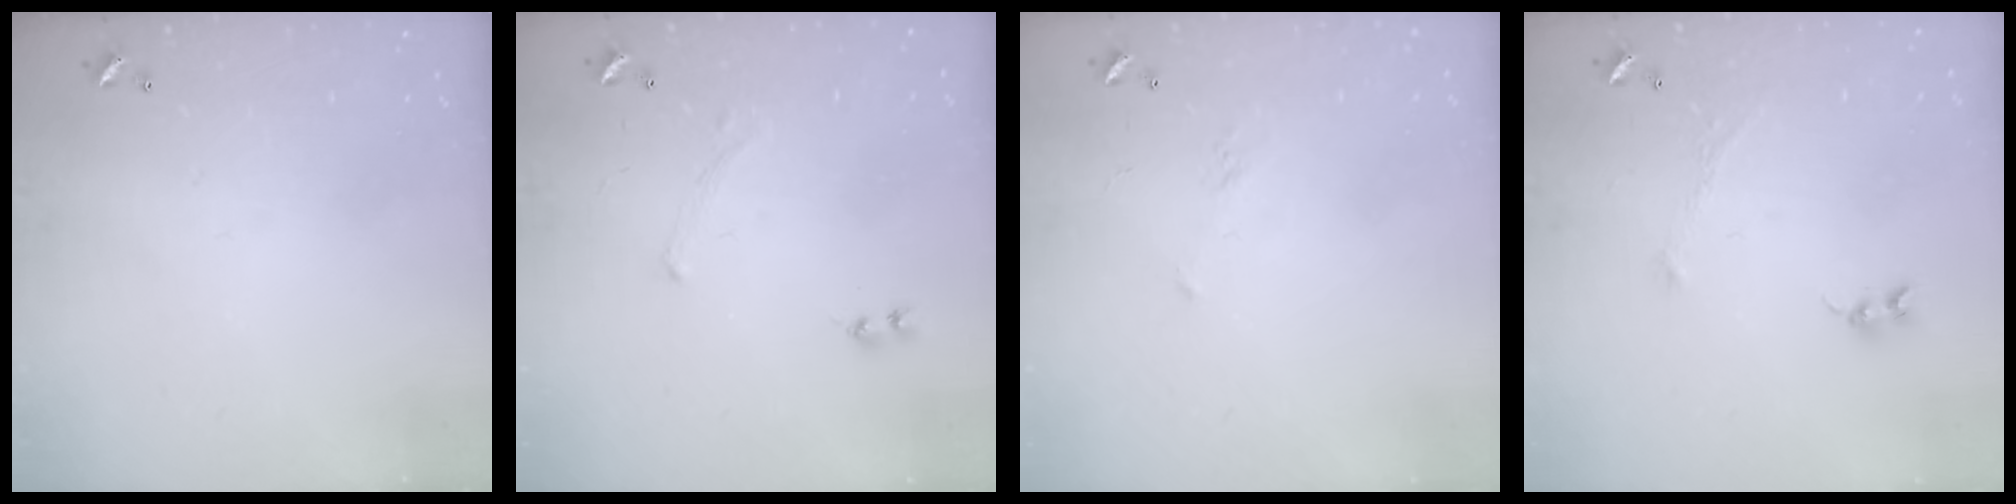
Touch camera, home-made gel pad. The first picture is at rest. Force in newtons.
{"total": 0.7, "press": 0.6, "slide": 0.2}
{"total": 4.8, "press": 4.7, "slide": 0.9}
{"total": 1.2, "press": 1.2, "slide": 0.1}